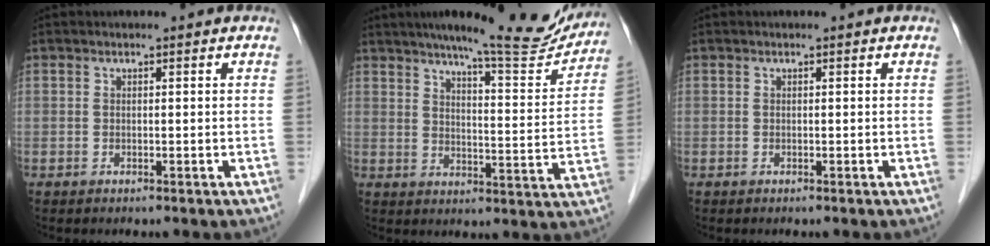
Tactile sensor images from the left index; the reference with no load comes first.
{"total": 16.7, "force": [14.9, 1.5, 7.5], "torque": [-0.099, -0.034, 0.188]}
{"total": 0.0}